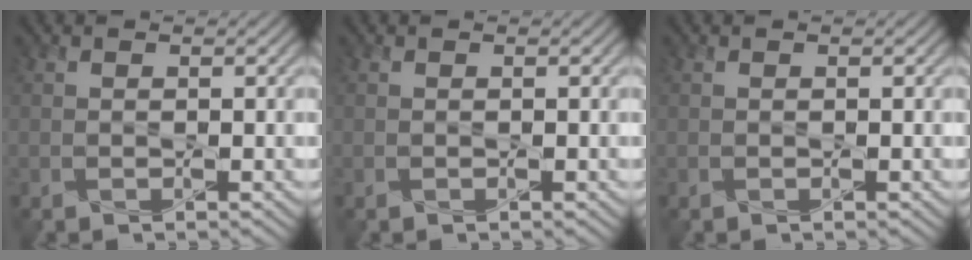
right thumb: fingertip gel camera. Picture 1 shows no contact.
{"total": 0.0}
{"total": 0.0}